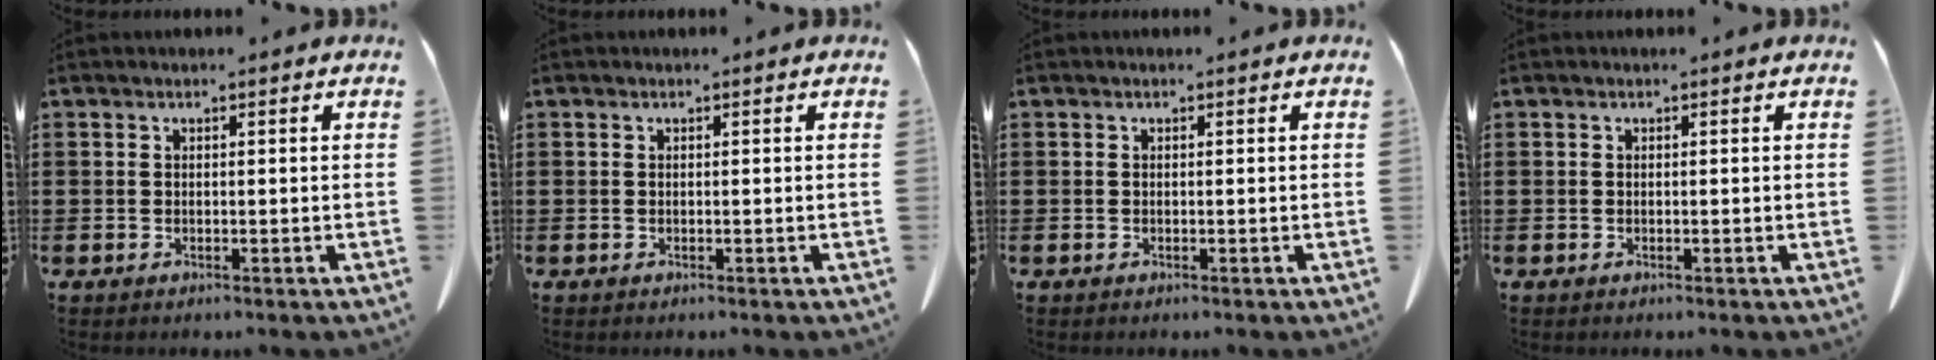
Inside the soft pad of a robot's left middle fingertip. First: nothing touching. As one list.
[{"total": 0.0}, {"total": 0.0}, {"total": 0.0}]